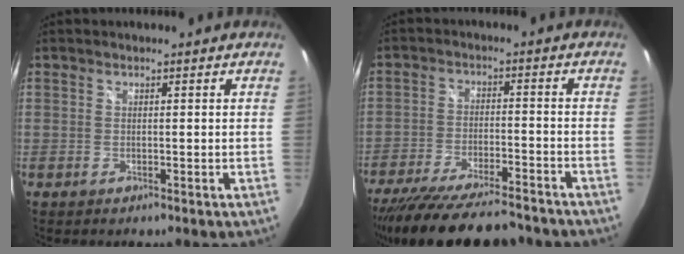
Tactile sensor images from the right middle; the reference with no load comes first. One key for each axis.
{"total": 20.1, "fx": -17.3, "fy": 4.4, "fz": 9.4, "tx": -0.182, "ty": -0.036, "tz": -0.258}